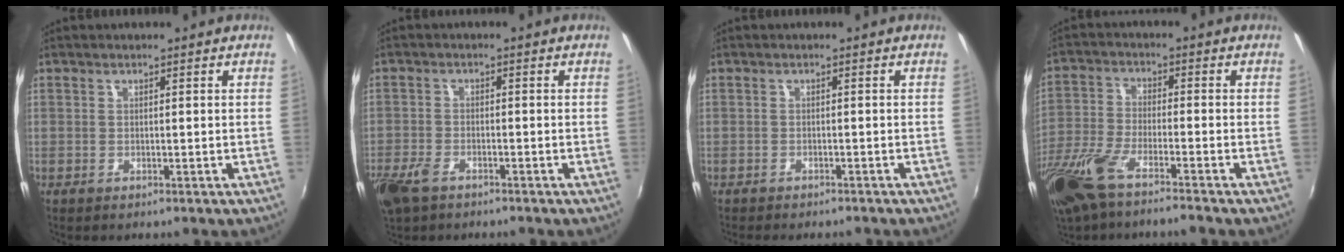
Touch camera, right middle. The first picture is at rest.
{"total": 6.8, "force": [-4.6, 3.1, 4.0], "torque": [-0.108, -0.017, -0.091]}
{"total": 3.6, "force": [-3.3, 0.9, 1.3], "torque": [-0.035, -0.010, -0.049]}
{"total": 13.1, "force": [-9.5, 2.4, 8.7], "torque": [-0.201, -0.038, -0.186]}